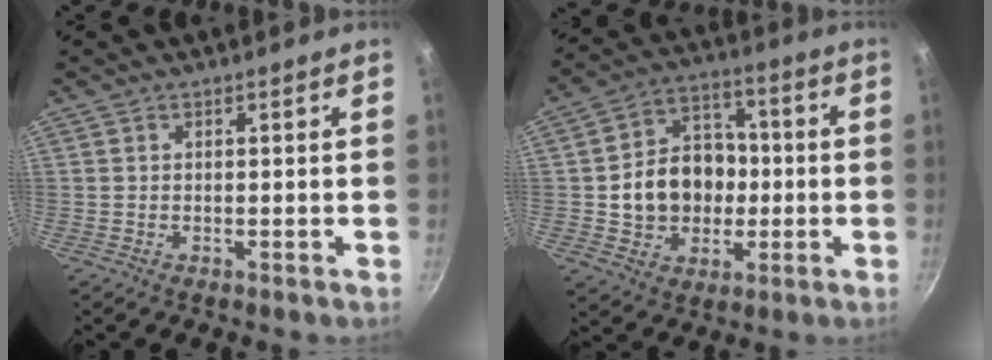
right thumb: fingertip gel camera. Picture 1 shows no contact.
{"total": 14.3, "force": [-0.9, 11.8, 8.1], "torque": [-0.105, 0.030, -0.013]}